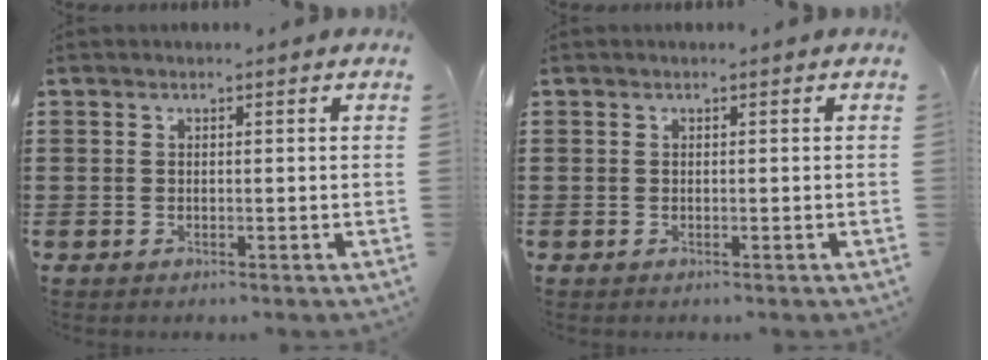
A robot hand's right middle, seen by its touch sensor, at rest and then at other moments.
{"total": 0.0}